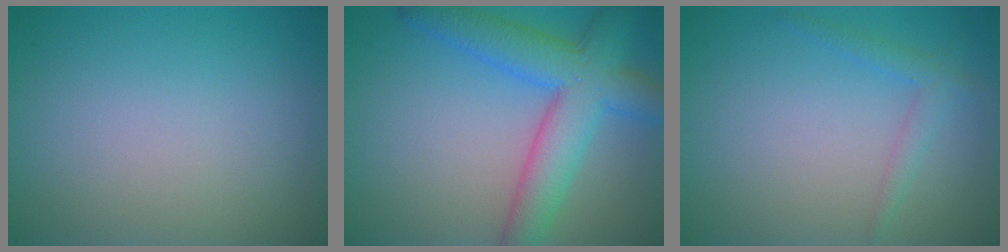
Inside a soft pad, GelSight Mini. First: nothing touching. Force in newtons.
{"total": 7.3, "press": 7.3, "slide": 0.2}
{"total": 1.6, "press": 1.6, "slide": 0.1}